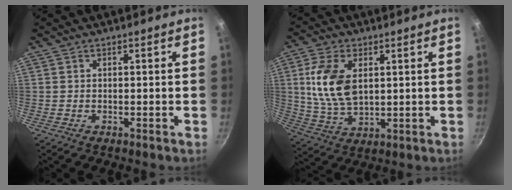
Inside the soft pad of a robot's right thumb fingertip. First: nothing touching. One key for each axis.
{"total": 12.3, "fx": 2.6, "fy": 7.3, "fz": 9.6, "tx": -0.179, "ty": -0.014, "tz": 0.056}